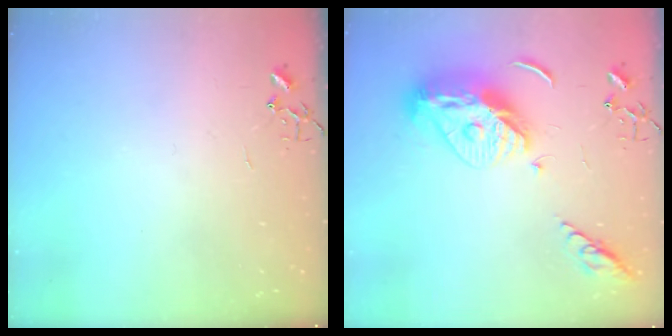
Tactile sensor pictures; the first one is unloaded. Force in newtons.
{"total": 15.0, "press": 14.9, "slide": 1.3}